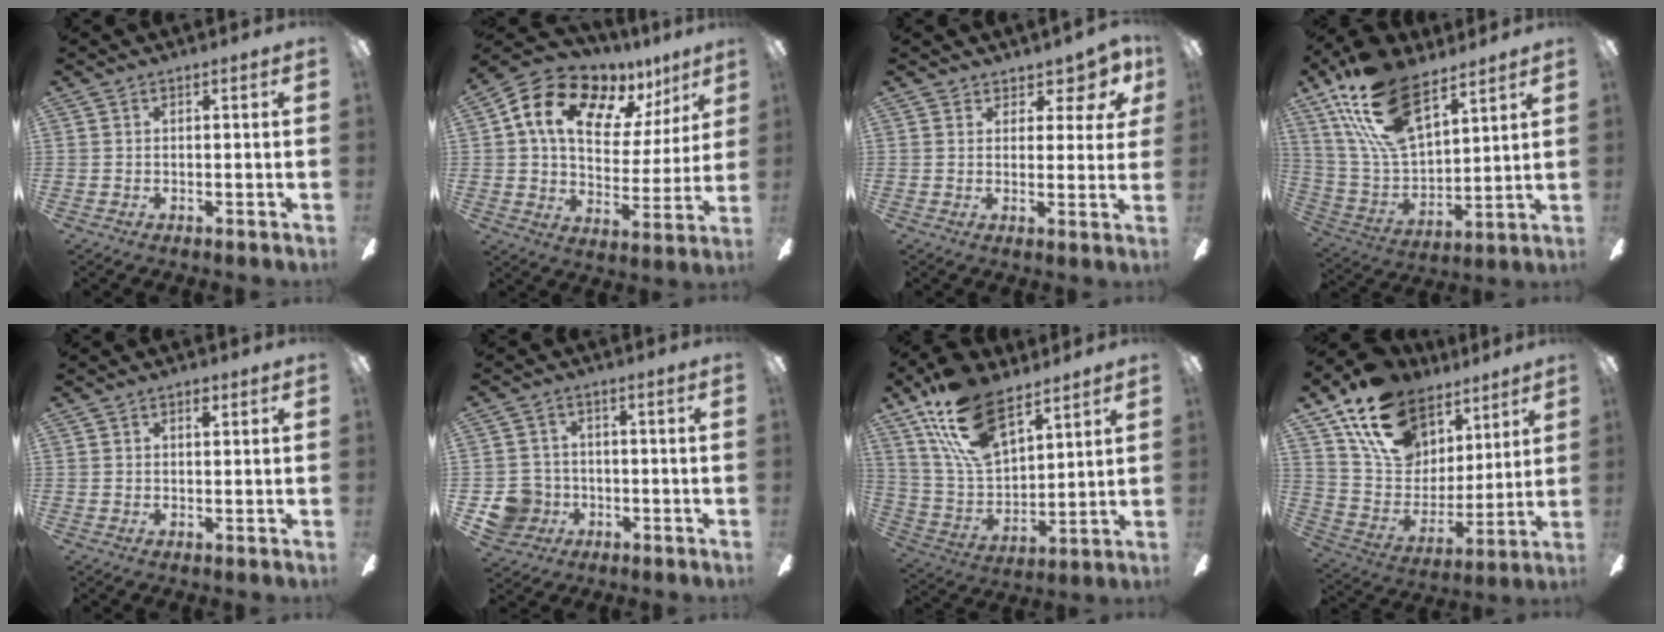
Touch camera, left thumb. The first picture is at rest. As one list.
[{"total": 15.8, "force": [9.3, 9.6, 8.5], "torque": [-0.148, -0.050, 0.165]}, {"total": 5.7, "force": [3.8, 3.5, 2.5], "torque": [-0.024, -0.027, 0.068]}, {"total": 22.1, "force": [14.1, 10.5, 13.4], "torque": [-0.282, -0.067, 0.255]}, {"total": 2.1, "force": [1.0, 1.4, 1.2], "torque": [-0.003, -0.005, 0.013]}, {"total": 7.9, "force": [-2.8, 7.1, 1.9], "torque": [-0.053, 0.023, -0.049]}, {"total": 19.9, "force": [12.9, 10.0, 11.4], "torque": [-0.240, -0.060, 0.237]}, {"total": 18.7, "force": [12.0, 11.9, 8.0], "torque": [-0.152, -0.063, 0.225]}]